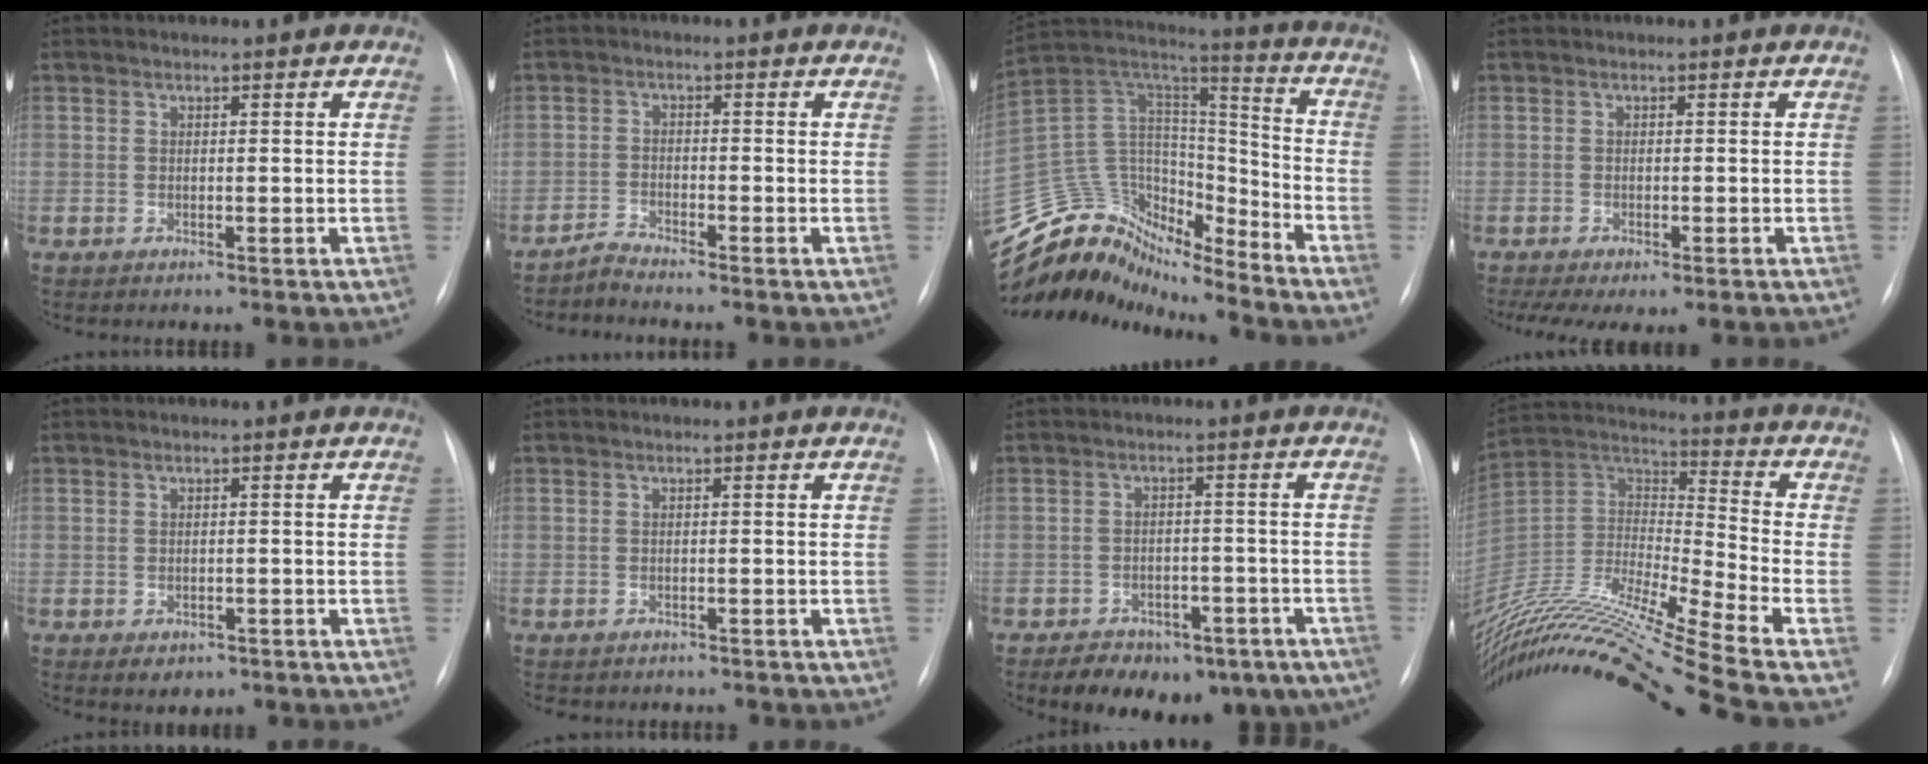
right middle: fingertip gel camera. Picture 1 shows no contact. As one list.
[{"total": 2.2, "force": [-2.1, -0.6, -0.2], "torque": [-0.003, -0.016, -0.044]}, {"total": 14.4, "force": [-13.6, 4.7, 0.6], "torque": [-0.014, 0.108, -0.242]}, {"total": 8.4, "force": [-6.2, 2.3, 5.0], "torque": [-0.081, -0.007, -0.089]}, {"total": 2.7, "force": [-1.5, 1.8, 1.3], "torque": [-0.015, -0.002, -0.008]}, {"total": 2.7, "force": [-2.3, 1.2, 0.5], "torque": [-0.016, -0.003, -0.025]}, {"total": 13.8, "force": [-9.3, 7.6, 6.9], "torque": [-0.094, 0.008, -0.119]}, {"total": 28.5, "force": [-23.8, -1.8, 15.5], "torque": [-0.321, -0.036, -0.420]}]